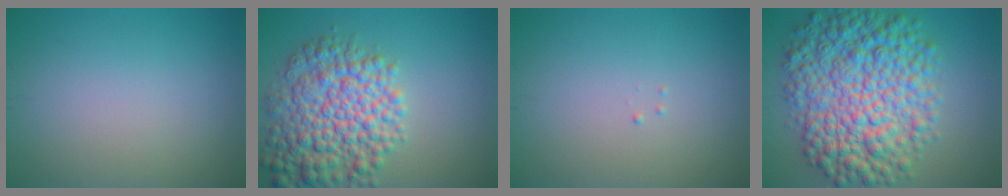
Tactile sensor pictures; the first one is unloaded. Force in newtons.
{"total": 8.7, "press": 8.7, "slide": 0.2}
{"total": 0.0}
{"total": 11.3, "press": 11.3, "slide": 0.1}